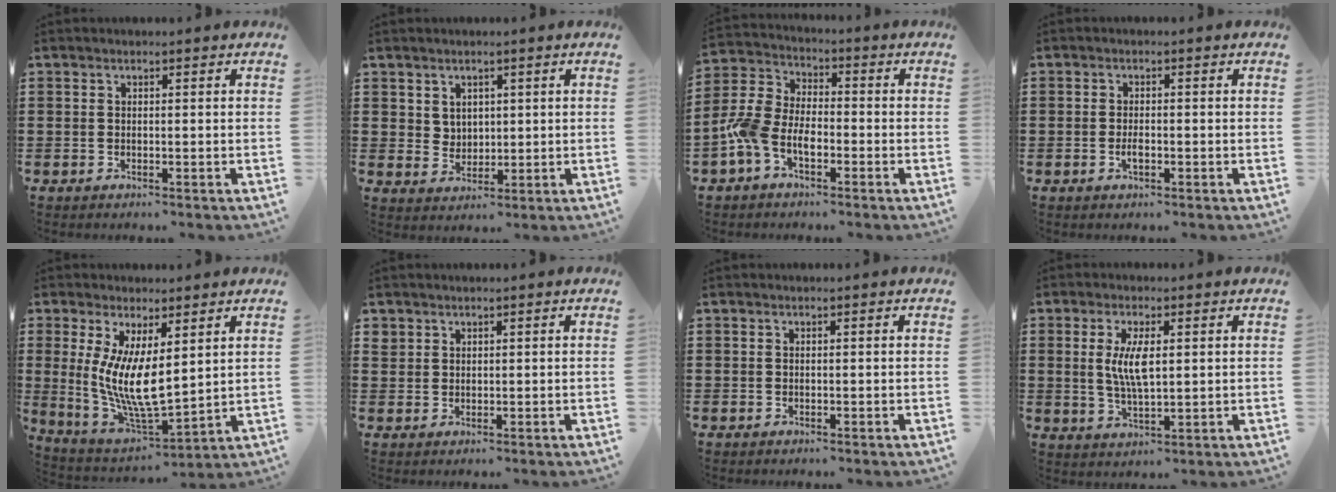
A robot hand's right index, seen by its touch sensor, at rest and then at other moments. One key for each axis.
{"total": 3.2, "fx": 2.0, "fy": 2.5, "fz": 0.3, "tx": -0.015, "ty": 0.008, "tz": 0.039}
{"total": 6.8, "fx": -3.3, "fy": 3.8, "fz": 4.6, "tx": -0.132, "ty": -0.004, "tz": -0.072}
{"total": 1.9, "fx": -0.6, "fy": 0.7, "fz": 1.6, "tx": -0.031, "ty": 0.000, "tz": -0.011}
{"total": 9.7, "fx": 1.6, "fy": 3.2, "fz": 9.1, "tx": -0.182, "ty": -0.022, "tz": 0.032}
{"total": 1.4, "fx": 1.1, "fy": 0.9, "fz": 0.1, "tx": -0.004, "ty": 0.003, "tz": 0.022}
{"total": 0.0}
{"total": 5.7, "fx": 1.0, "fy": 1.9, "fz": 5.2, "tx": -0.111, "ty": 0.003, "tz": 0.013}